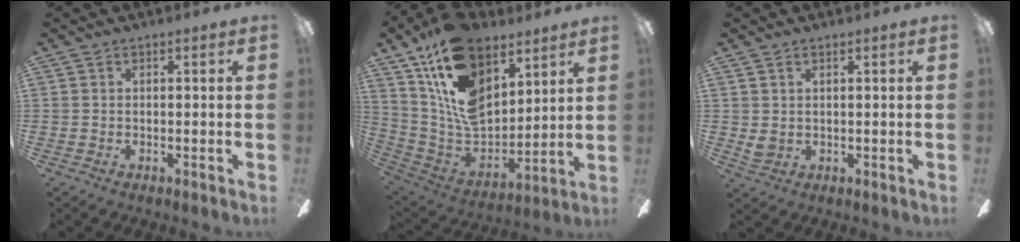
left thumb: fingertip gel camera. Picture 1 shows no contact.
{"total": 20.7, "force": [11.3, 12.3, 12.2], "torque": [-0.242, -0.062, 0.207]}
{"total": 2.3, "force": [1.1, 1.6, 1.3], "torque": [-0.026, 0.004, 0.020]}